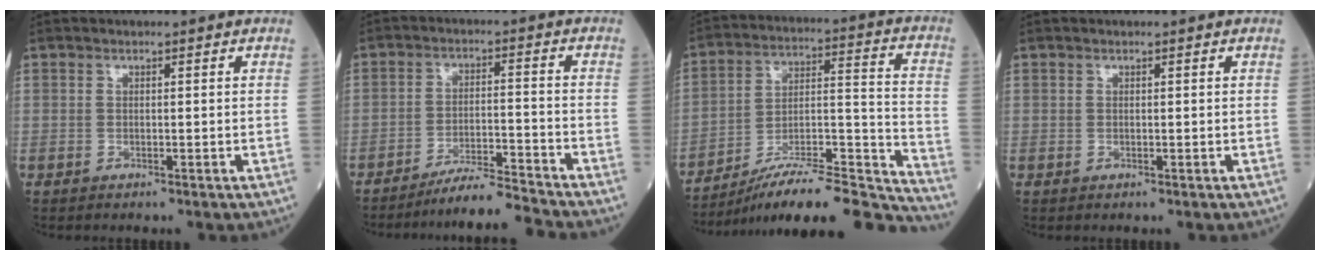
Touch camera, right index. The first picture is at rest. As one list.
[{"total": 7.8, "force": [-7.4, -2.2, 1.3], "torque": [-0.019, -0.006, -0.130]}, {"total": 22.7, "force": [-20.7, 0.7, 9.3], "torque": [-0.111, 0.017, -0.322]}, {"total": 0.0}]